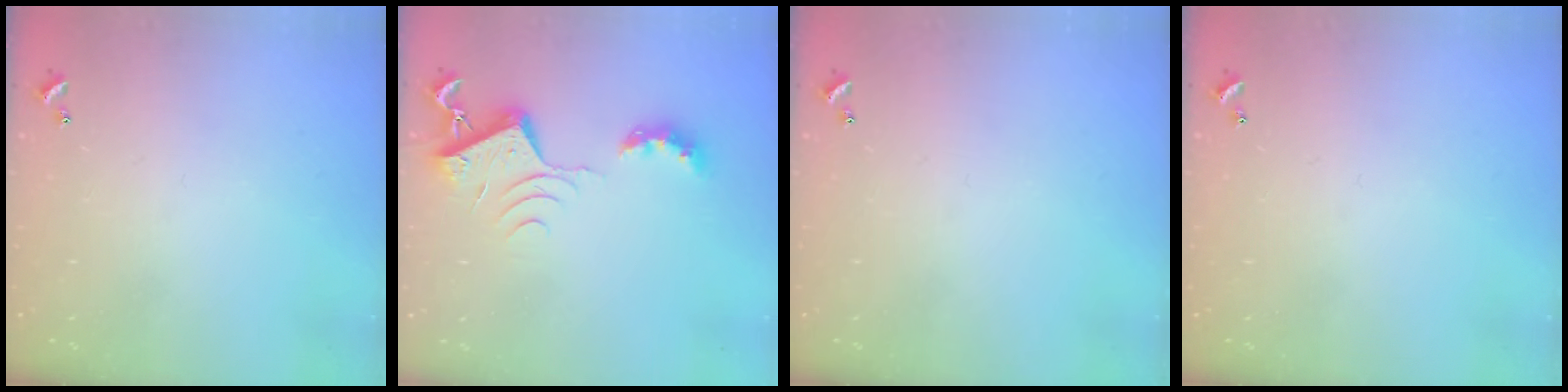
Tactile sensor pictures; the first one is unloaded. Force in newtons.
{"total": 7.8, "press": 7.7, "slide": 1.1}
{"total": 0.0}
{"total": 0.0}